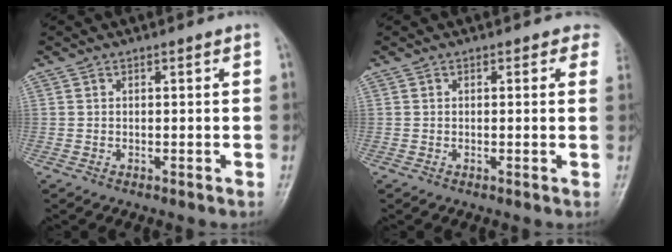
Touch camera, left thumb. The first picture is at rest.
{"total": 2.4, "force": [1.8, 1.4, 0.6], "torque": [0.021, -0.006, 0.000]}